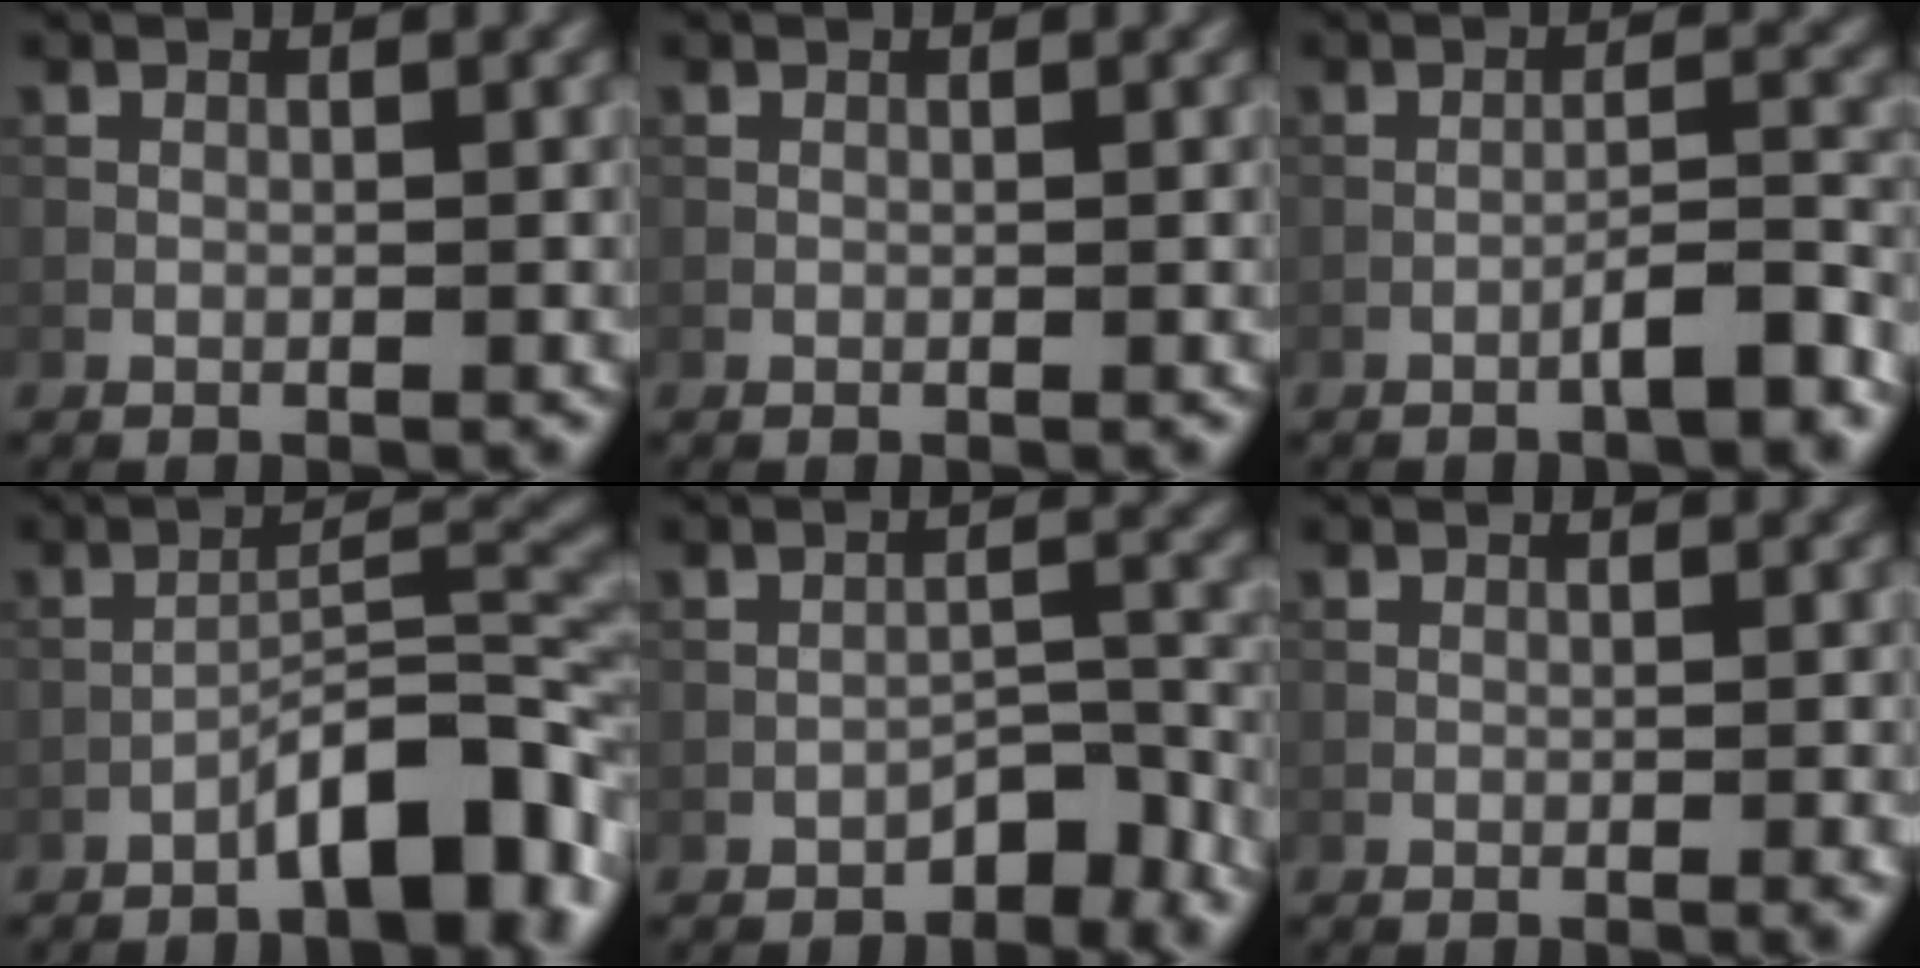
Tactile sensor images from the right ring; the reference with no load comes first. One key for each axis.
{"total": 0.0}
{"total": 3.1, "fx": -2.1, "fy": 0.3, "fz": 2.3, "tx": -0.034, "ty": 0.016, "tz": -0.036}
{"total": 7.4, "fx": -4.6, "fy": 1.9, "fz": 5.4, "tx": -0.078, "ty": 0.021, "tz": -0.076}
{"total": 2.9, "fx": -2.3, "fy": 1.2, "fz": 1.3, "tx": -0.014, "ty": 0.014, "tz": -0.037}
{"total": 0.9, "fx": -0.3, "fy": 0.2, "fz": 0.8, "tx": -0.009, "ty": -0.001, "tz": -0.006}